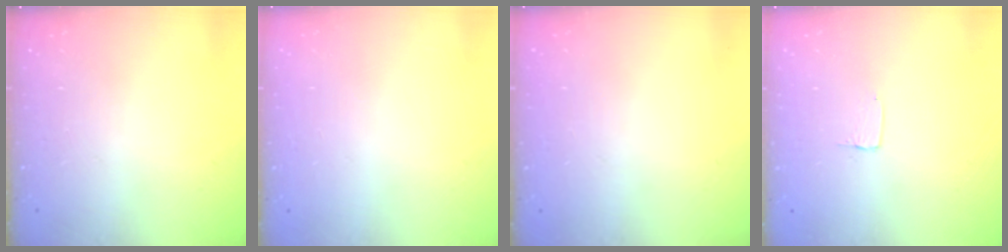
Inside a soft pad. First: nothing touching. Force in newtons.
{"total": 0.0}
{"total": 0.0}
{"total": 3.1, "press": 3.1, "slide": 0.2}